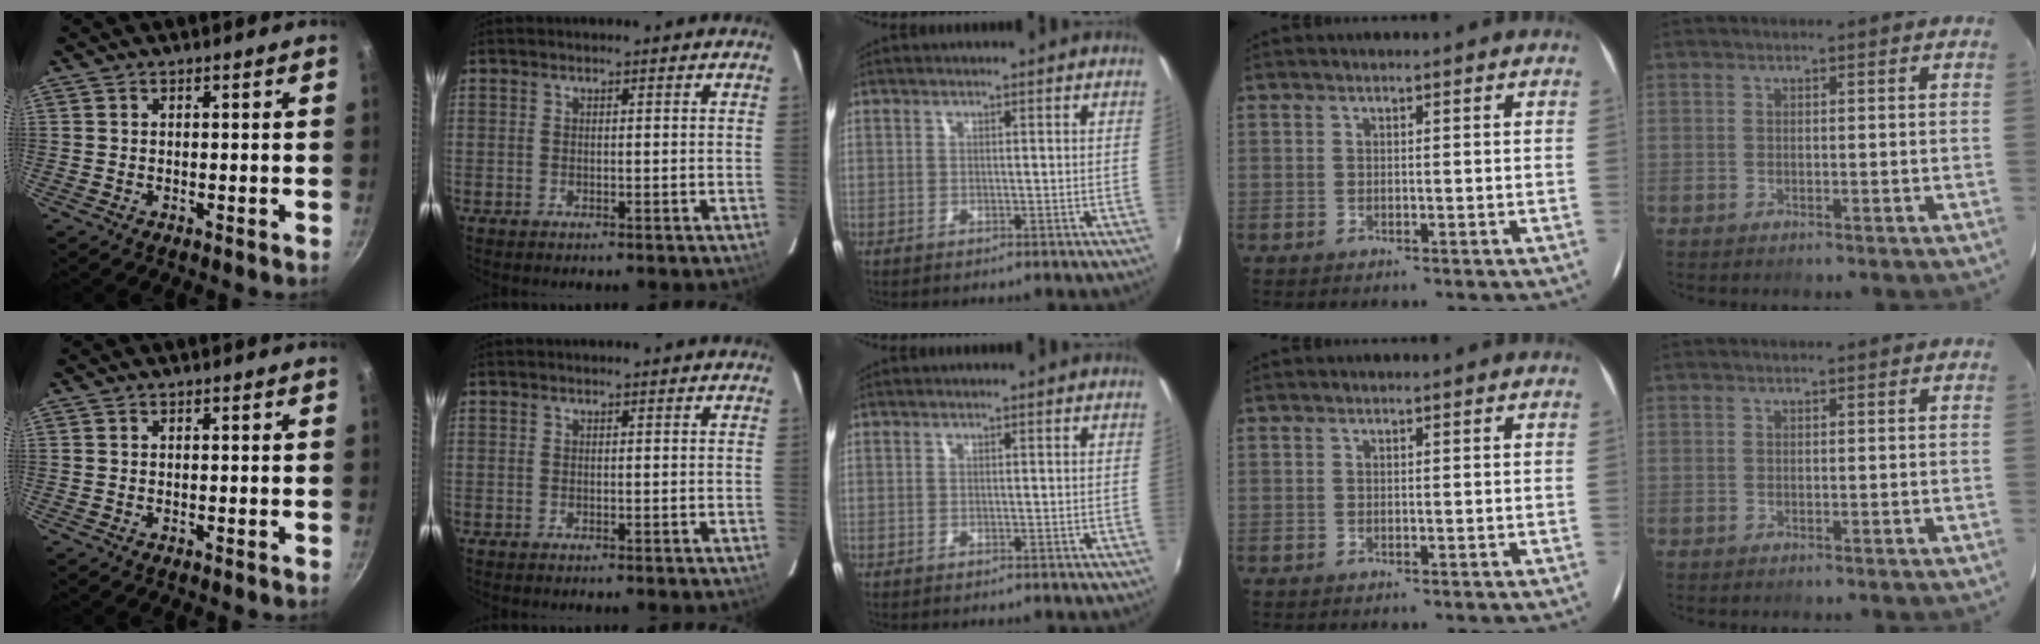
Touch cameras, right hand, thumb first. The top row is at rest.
{}